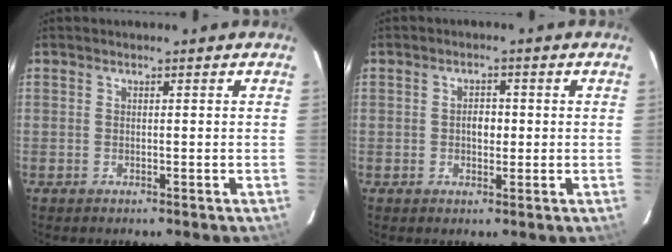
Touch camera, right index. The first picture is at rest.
{"total": 2.6, "force": [-0.1, 1.9, 1.8], "torque": [-0.029, 0.007, -0.003]}